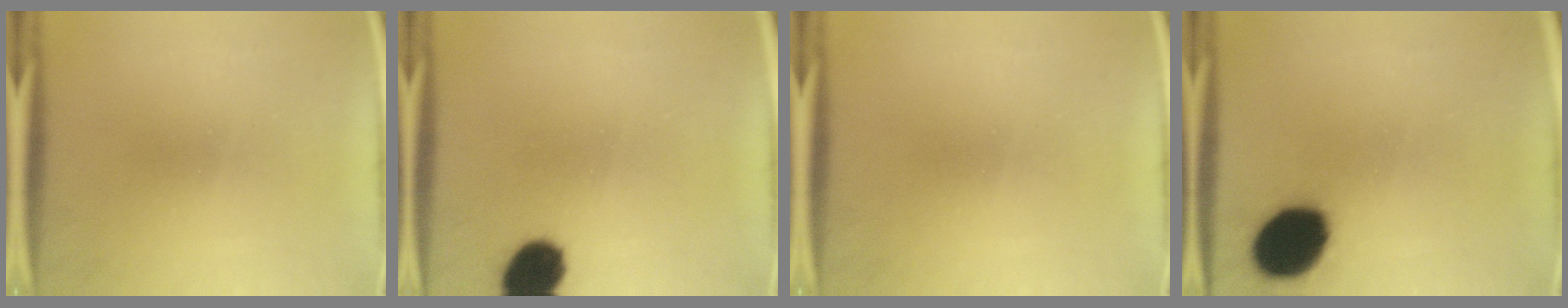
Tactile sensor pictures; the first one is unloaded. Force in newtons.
{"total": 8.9}
{"total": 0.0}
{"total": 15.1}